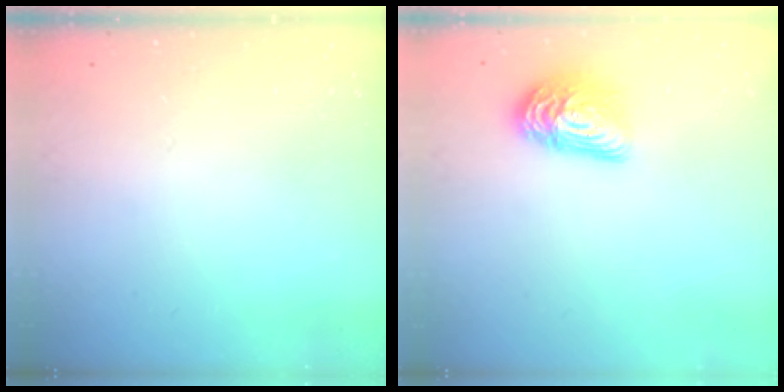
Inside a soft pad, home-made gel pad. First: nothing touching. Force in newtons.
{"total": 12.8, "press": 12.8, "slide": 0.5}